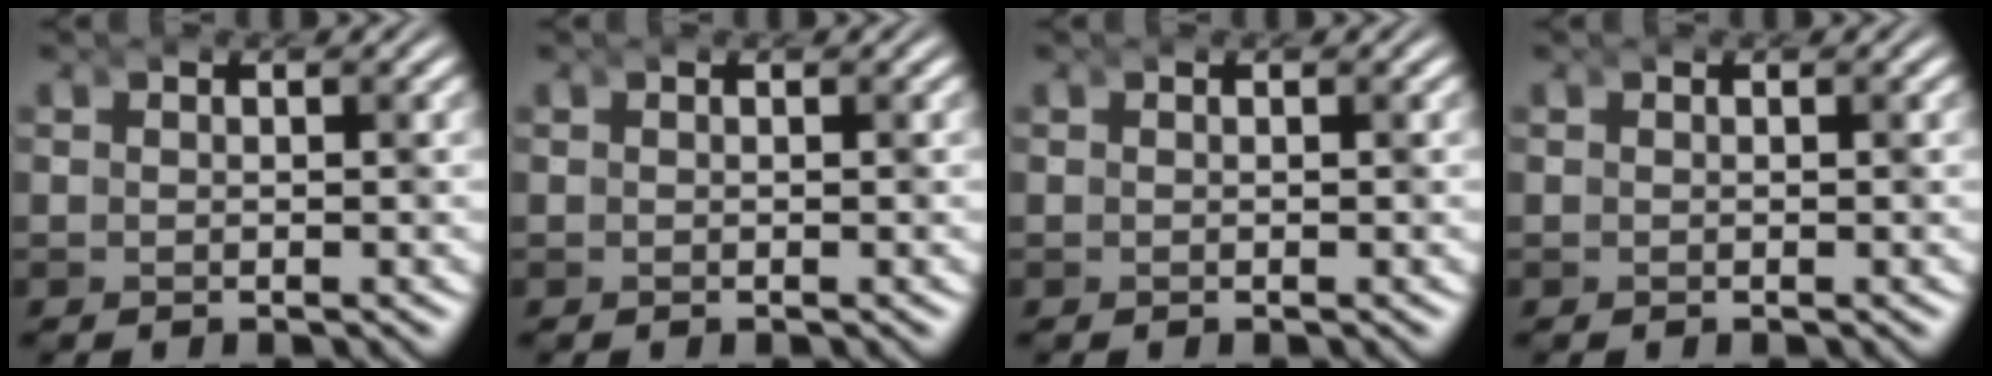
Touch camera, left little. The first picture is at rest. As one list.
[{"total": 0.0}, {"total": 0.0}, {"total": 0.0}]